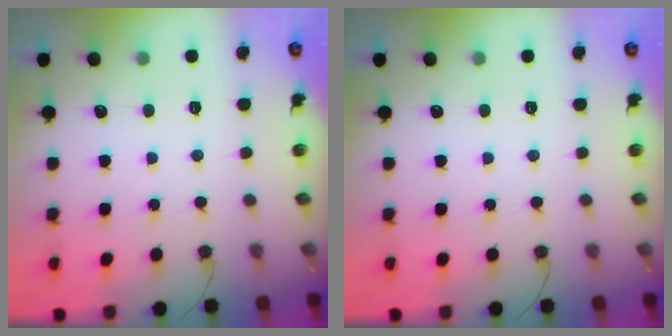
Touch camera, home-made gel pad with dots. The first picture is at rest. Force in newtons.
{"total": 0.0}